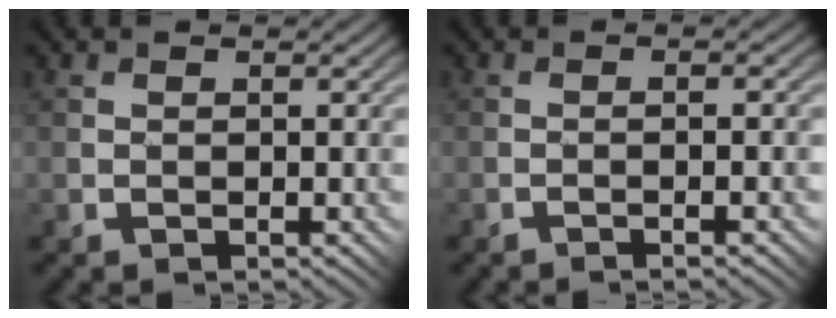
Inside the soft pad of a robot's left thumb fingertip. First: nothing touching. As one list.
[{"total": 3.5, "force": [-1.5, 0.0, 3.2], "torque": [-0.042, 0.010, -0.018]}]